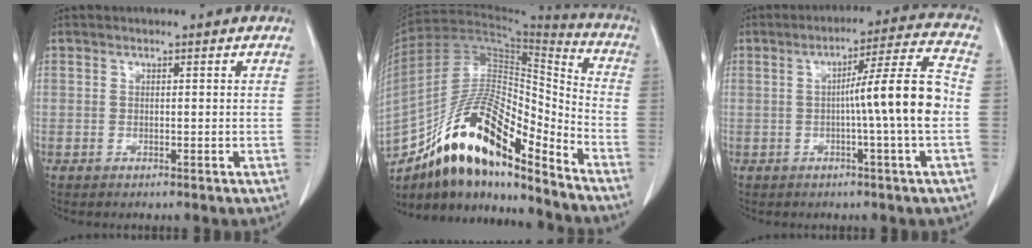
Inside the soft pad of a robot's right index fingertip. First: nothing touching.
{"total": 19.7, "force": [-13.8, 5.2, 13.0], "torque": [-0.240, 0.024, -0.244]}
{"total": 10.5, "force": [-1.2, -1.5, 10.3], "torque": [-0.159, 0.010, -0.020]}